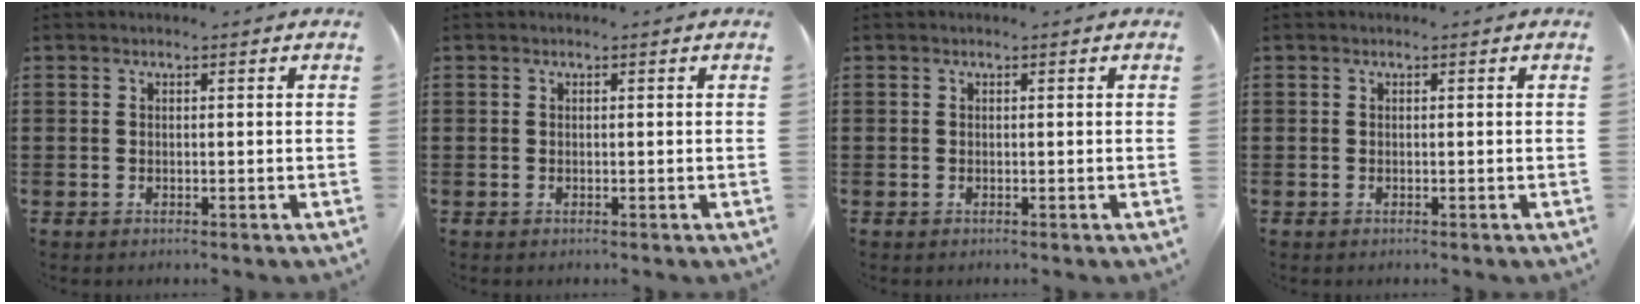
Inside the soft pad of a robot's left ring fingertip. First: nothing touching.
{"total": 0.0}
{"total": 0.0}
{"total": 0.0}